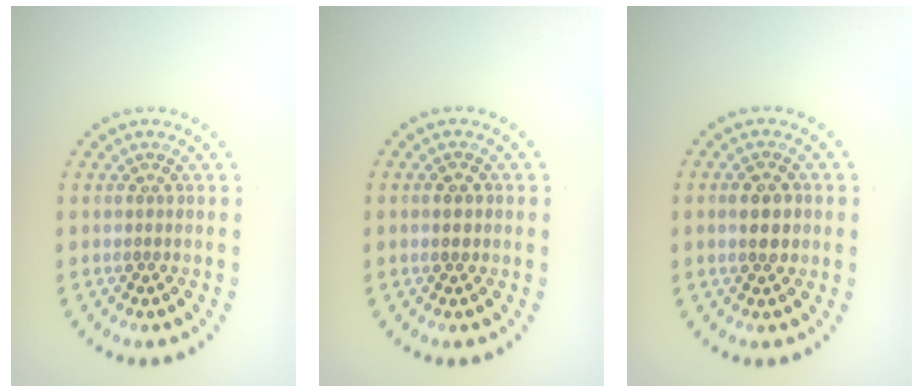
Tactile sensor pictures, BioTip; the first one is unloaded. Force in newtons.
{"total": 1.7, "press": 1.7, "slide": 0.1}
{"total": 2.3, "press": 2.3, "slide": 0.2}